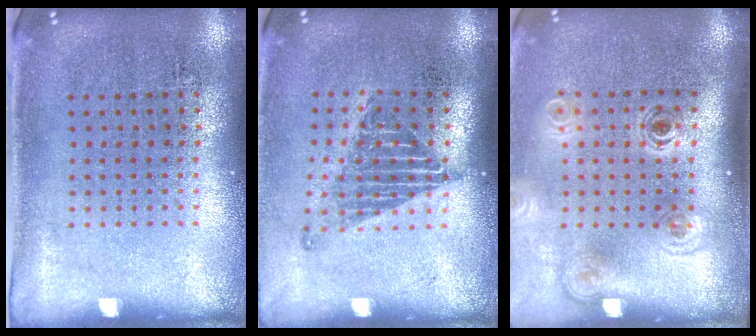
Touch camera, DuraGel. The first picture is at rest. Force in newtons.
{"total": 1.3, "press": 1.1, "slide": 0.7}
{"total": 1.8, "press": 1.2, "slide": 1.3}